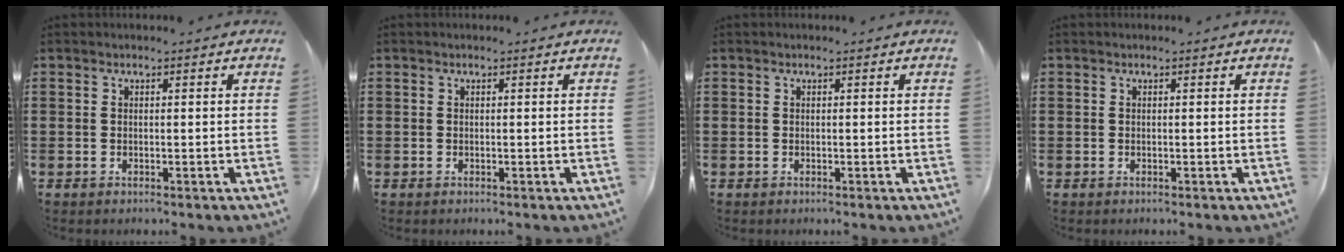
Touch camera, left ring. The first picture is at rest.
{"total": 0.0}
{"total": 0.0}
{"total": 0.0}